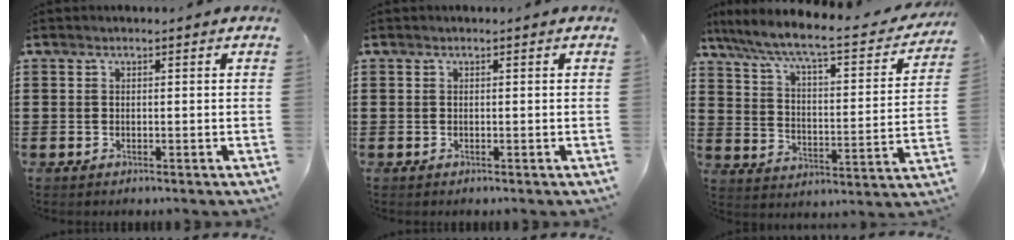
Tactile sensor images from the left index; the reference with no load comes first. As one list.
[{"total": 0.0}, {"total": 7.6, "force": [6.3, 0.5, 4.2], "torque": [-0.108, -0.042, 0.100]}]